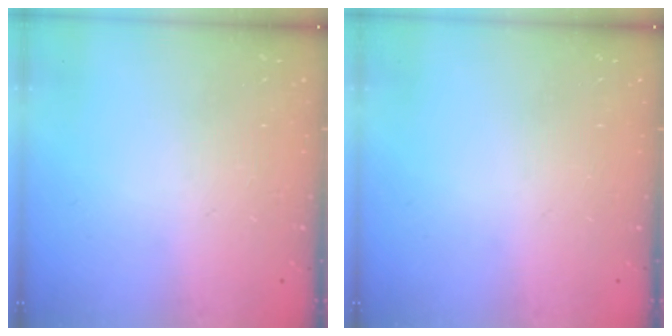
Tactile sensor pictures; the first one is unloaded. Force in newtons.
{"total": 0.0}